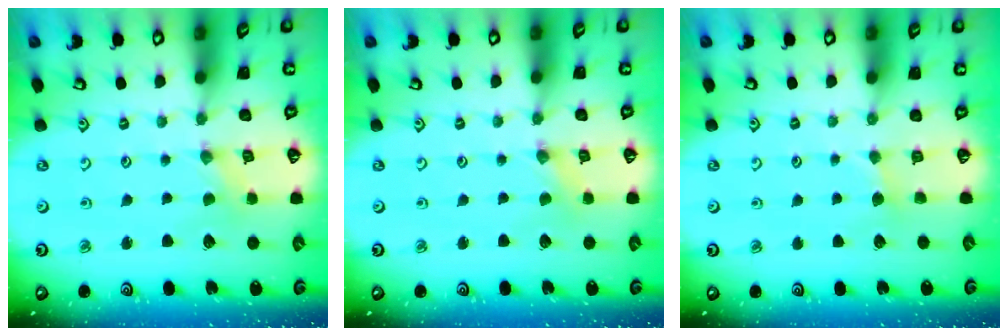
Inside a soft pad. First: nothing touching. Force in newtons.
{"total": 0.0}
{"total": 2.0, "press": 2.0, "slide": 0.1}